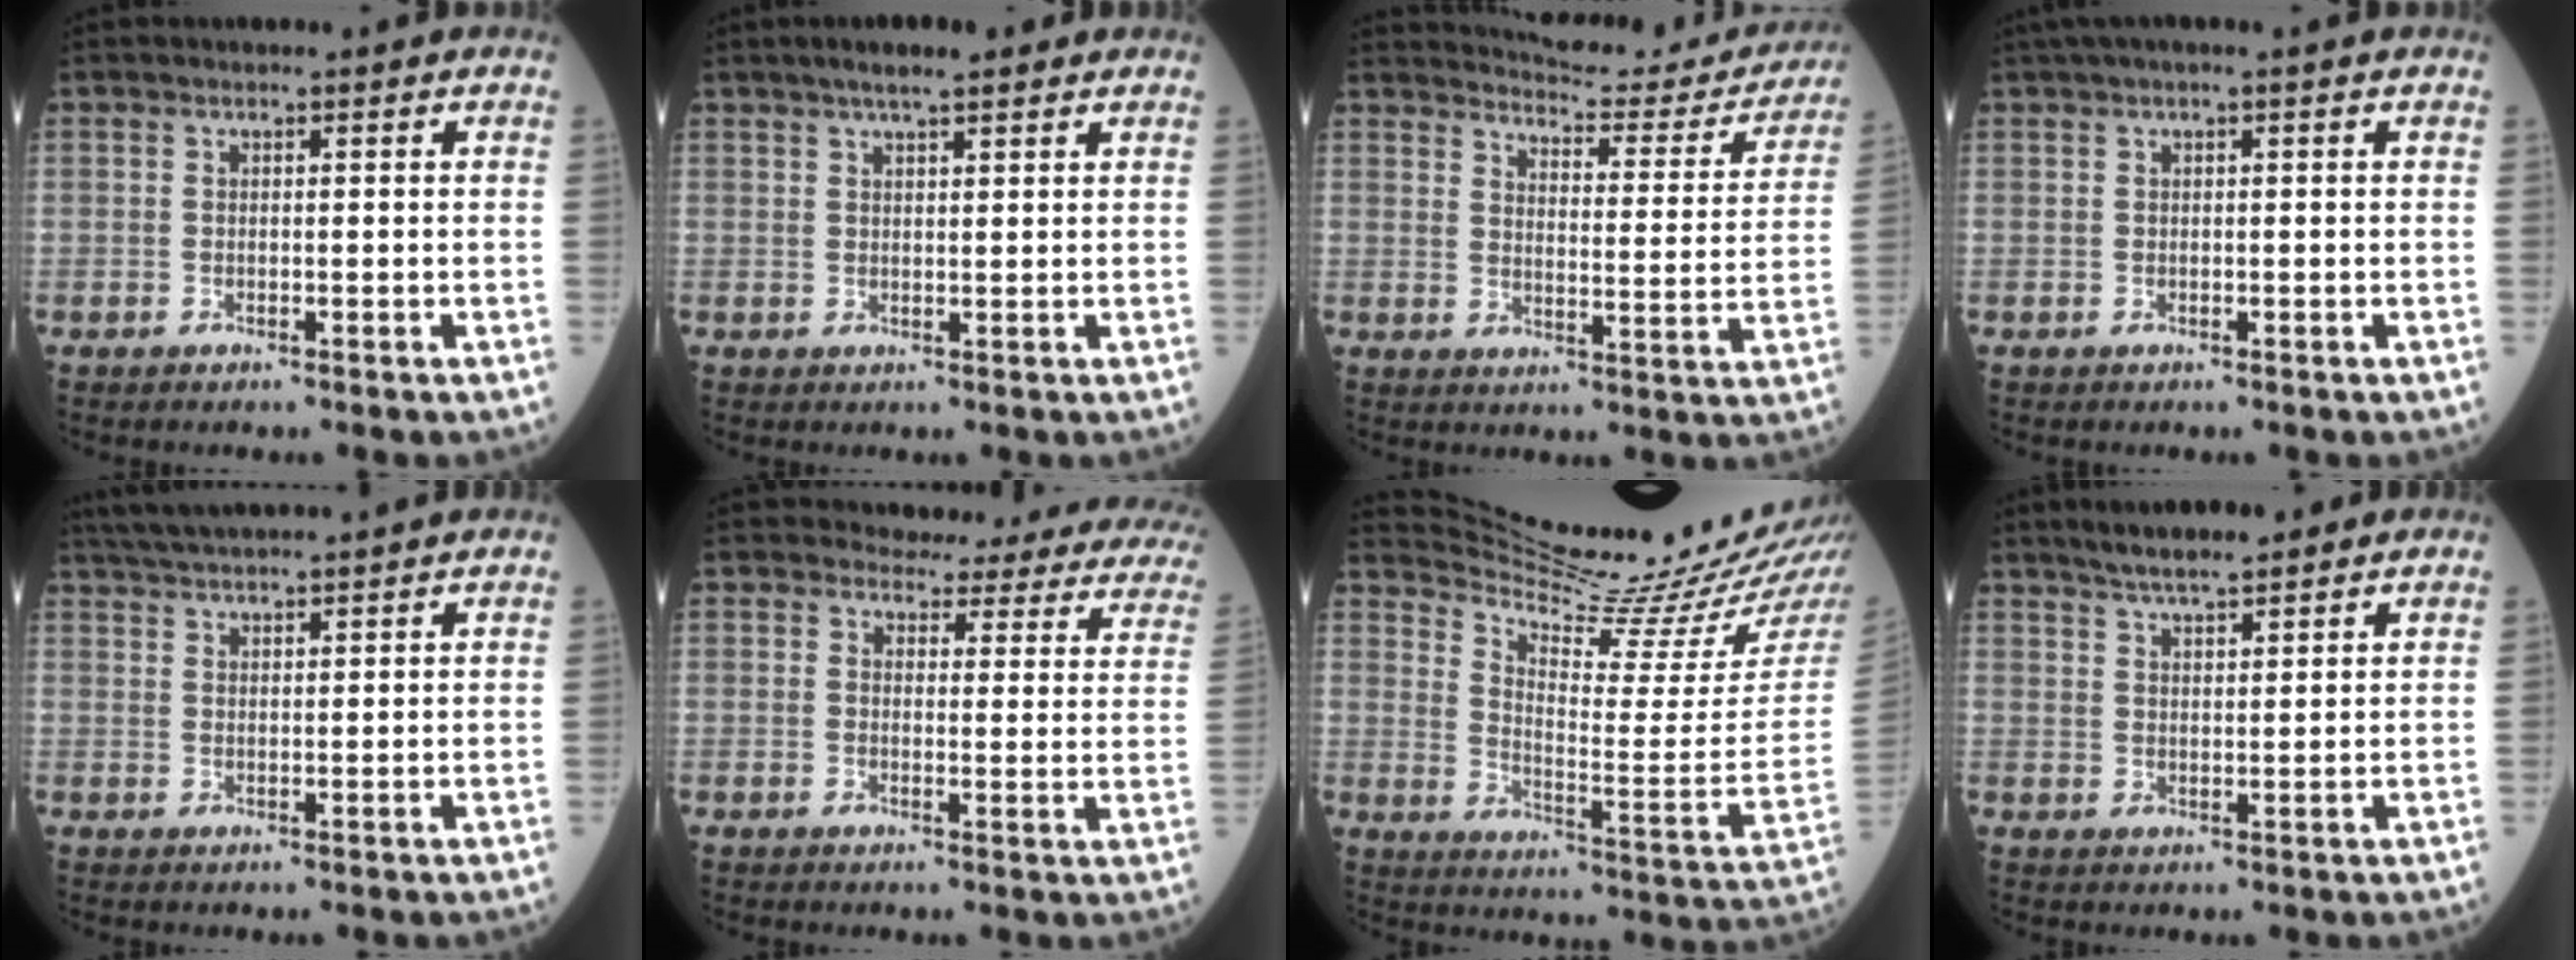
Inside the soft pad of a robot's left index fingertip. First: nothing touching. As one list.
[{"total": 4.8, "force": [3.4, 0.8, 3.2], "torque": [-0.053, 0.019, 0.054]}, {"total": 18.4, "force": [17.7, 3.2, 4.1], "torque": [-0.045, -0.045, 0.208]}, {"total": 2.2, "force": [1.1, -0.2, 1.9], "torque": [-0.043, 0.017, 0.025]}, {"total": 9.6, "force": [8.8, -0.4, 3.7], "torque": [-0.069, 0.035, 0.140]}, {"total": 17.8, "force": [16.7, 4.9, 3.9], "torque": [-0.018, -0.058, 0.160]}, {"total": 21.6, "force": [20.4, 0.2, 7.3], "torque": [-0.125, -0.096, 0.280]}, {"total": 6.8, "force": [5.7, 1.0, 3.6], "torque": [-0.061, 0.020, 0.098]}]